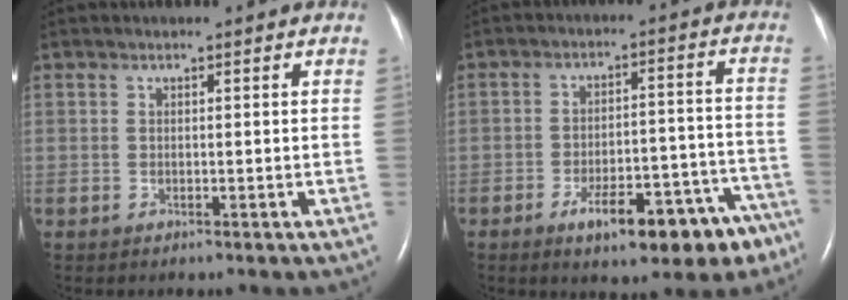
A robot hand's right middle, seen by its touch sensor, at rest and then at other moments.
{"total": 14.0, "force": [-9.4, 4.5, 9.2], "torque": [-0.090, 0.040, -0.128]}